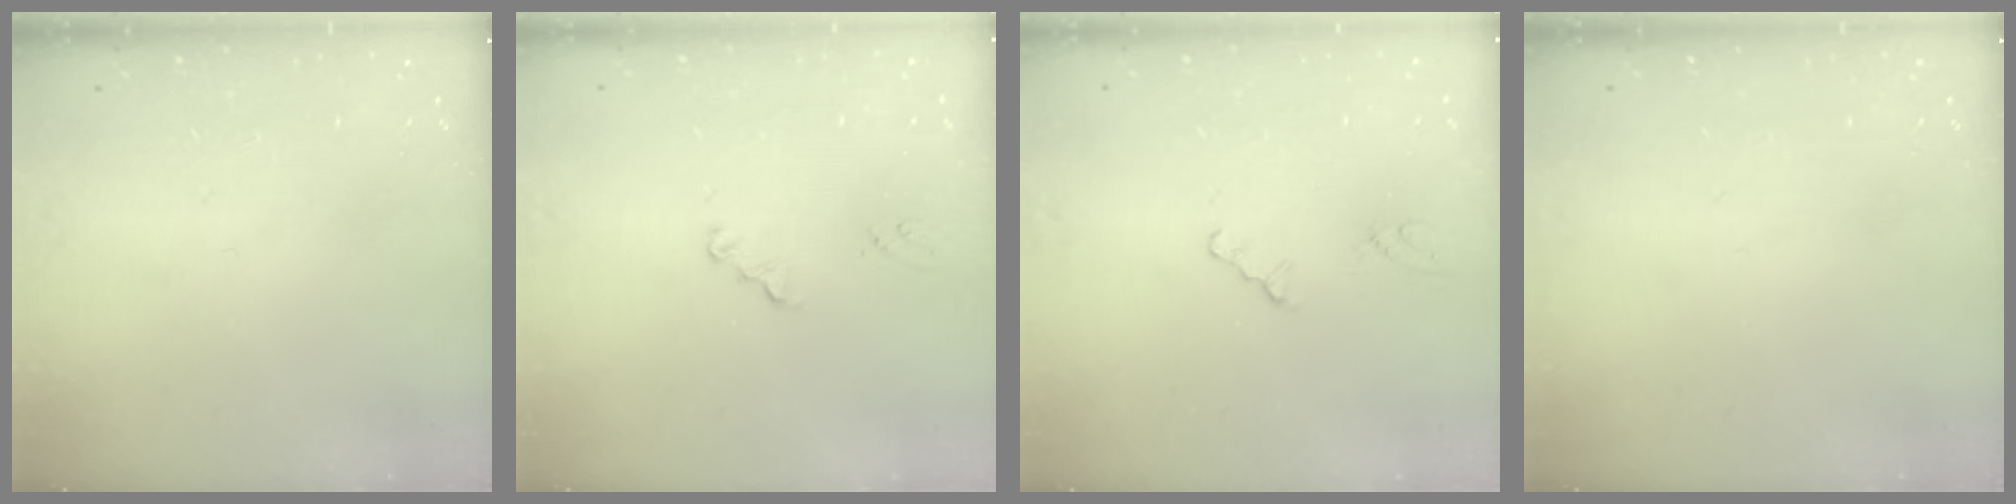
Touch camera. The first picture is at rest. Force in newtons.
{"total": 2.0, "press": 2.0, "slide": 0.2}
{"total": 2.1, "press": 2.0, "slide": 0.4}
{"total": 0.0}